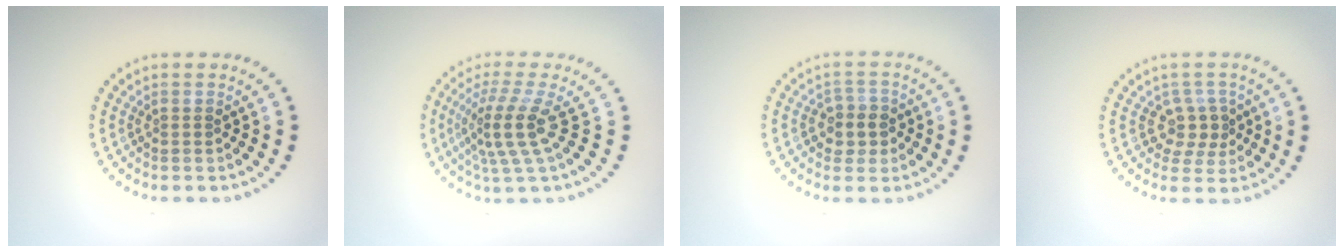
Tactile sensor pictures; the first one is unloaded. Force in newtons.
{"total": 4.3, "press": 3.1, "slide": 3.0}
{"total": 2.6, "press": 2.4, "slide": 1.0}
{"total": 2.5, "press": 2.0, "slide": 1.4}